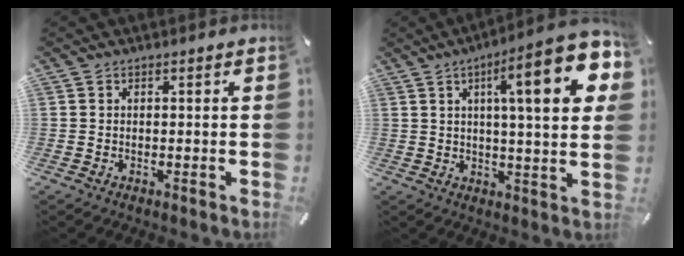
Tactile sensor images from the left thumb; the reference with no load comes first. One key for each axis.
{"total": 19.5, "fx": 7.0, "fy": 4.0, "fz": 17.7, "tx": -0.264, "ty": -0.027, "tz": 0.091}